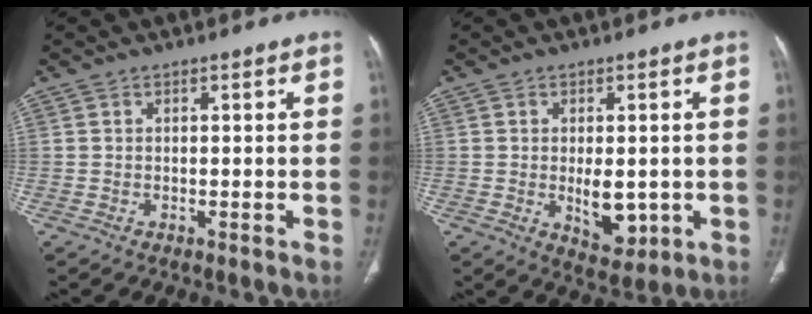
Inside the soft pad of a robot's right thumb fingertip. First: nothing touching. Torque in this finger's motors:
{"motor_torque": [2.73, 2.28, 1.08, -0.94, 0.43]}